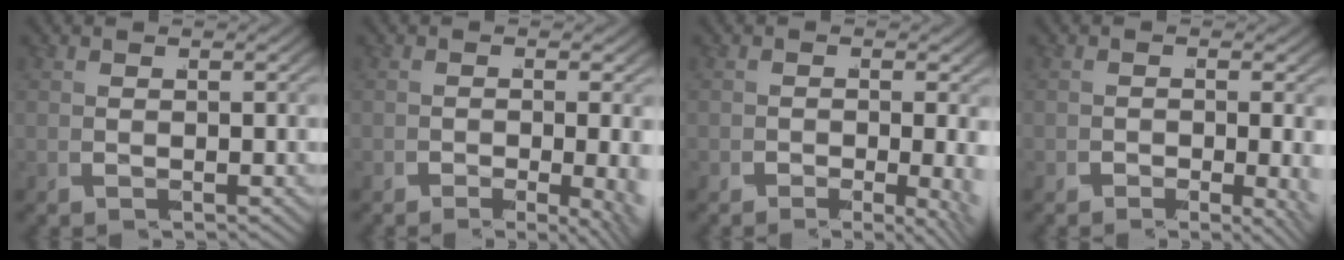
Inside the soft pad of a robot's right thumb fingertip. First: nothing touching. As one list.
[{"total": 3.5, "force": [-1.6, 1.0, 2.9], "torque": [-0.044, -0.027, -0.020]}, {"total": 2.8, "force": [-1.4, 0.9, 2.2], "torque": [-0.032, -0.025, -0.020]}, {"total": 2.3, "force": [-1.0, 0.8, 1.8], "torque": [-0.026, -0.021, -0.016]}]